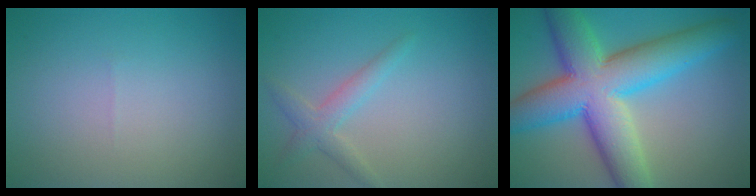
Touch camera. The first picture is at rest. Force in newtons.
{"total": 2.2, "press": 2.2, "slide": 0.1}
{"total": 12.0, "press": 12.0, "slide": 0.5}